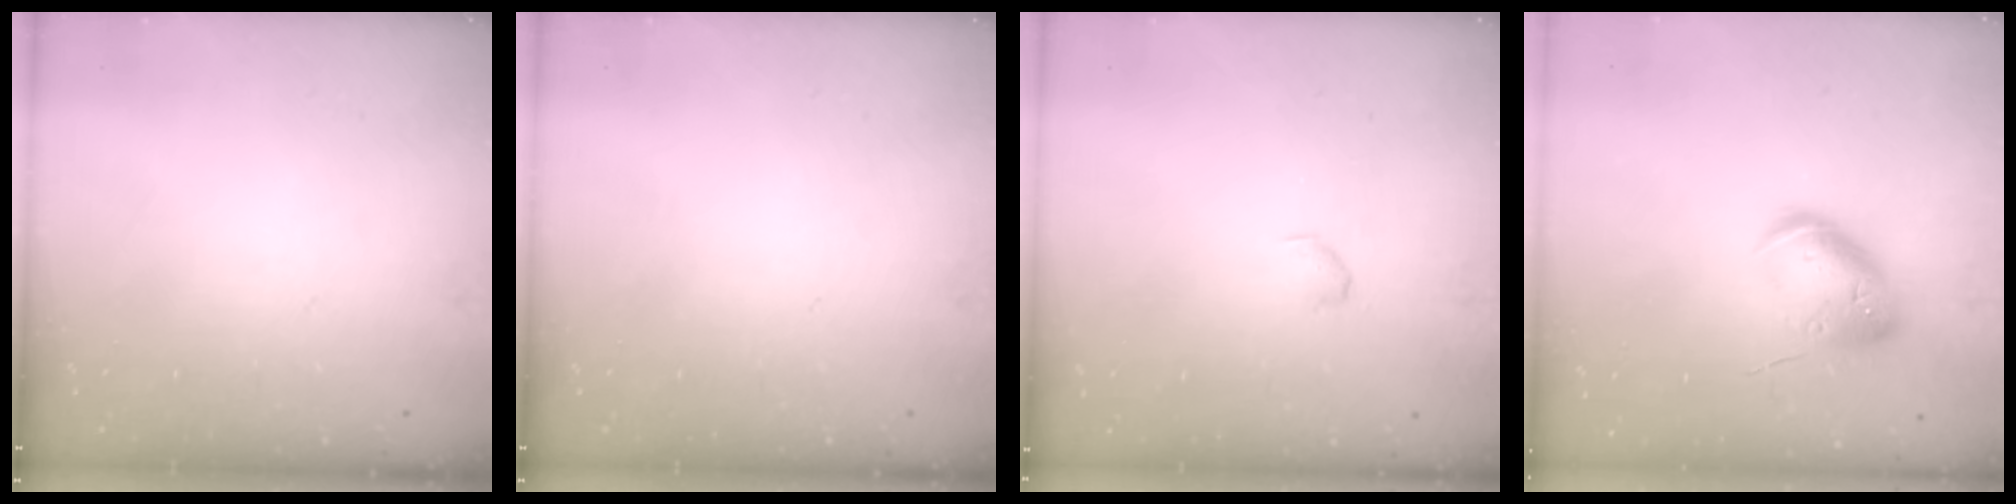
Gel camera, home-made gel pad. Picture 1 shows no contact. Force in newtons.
{"total": 0.0}
{"total": 3.1, "press": 3.0, "slide": 0.6}
{"total": 15.6, "press": 15.4, "slide": 2.5}